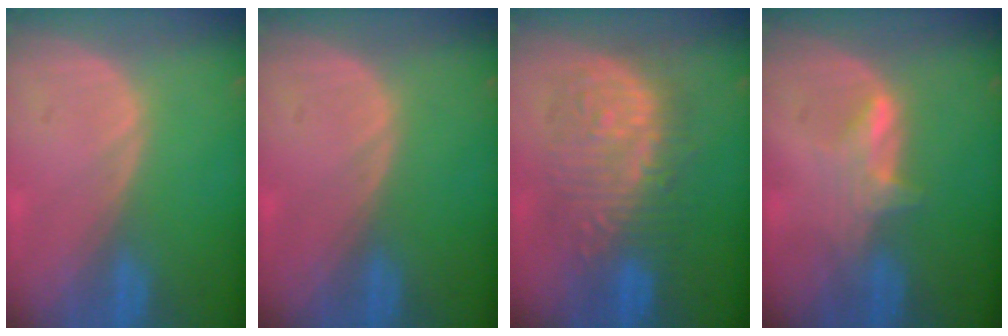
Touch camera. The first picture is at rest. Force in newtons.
{"total": 0.0}
{"total": 9.9, "press": 9.9, "slide": 0.5}
{"total": 3.3, "press": 3.3, "slide": 0.4}